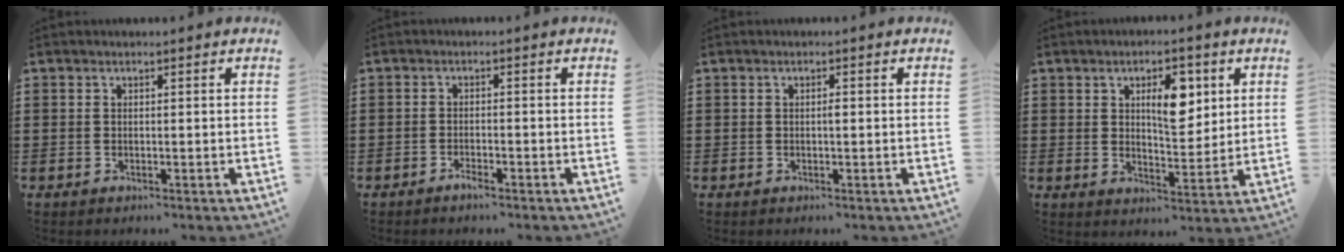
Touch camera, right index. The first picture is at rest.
{"total": 1.5, "force": [-1.2, 0.2, 0.9], "torque": [-0.018, -0.004, -0.022]}
{"total": 0.6, "force": [-0.1, 0.1, 0.6], "torque": [-0.013, -0.005, 0.000]}
{"total": 6.9, "force": [2.5, 3.2, 5.6], "torque": [-0.079, -0.004, 0.032]}